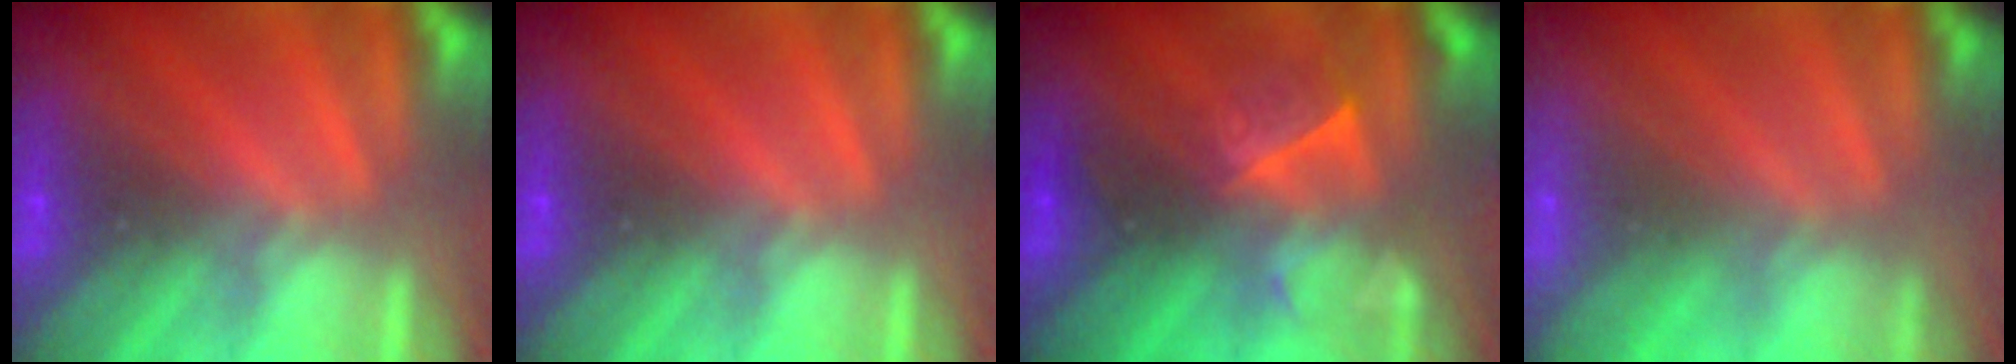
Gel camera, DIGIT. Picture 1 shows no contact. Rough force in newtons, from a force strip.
{"total": 0.0}
{"total": 2.4}
{"total": 2.9}